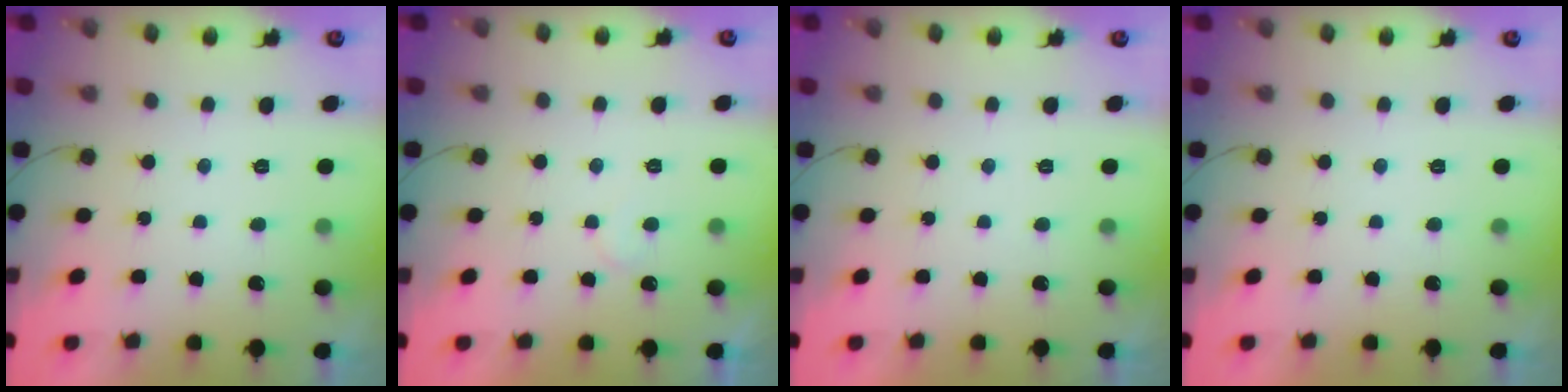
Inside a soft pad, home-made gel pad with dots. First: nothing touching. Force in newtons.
{"total": 4.4, "press": 4.4, "slide": 0.3}
{"total": 1.8, "press": 1.8, "slide": 0.1}
{"total": 1.7, "press": 1.7, "slide": 0.1}